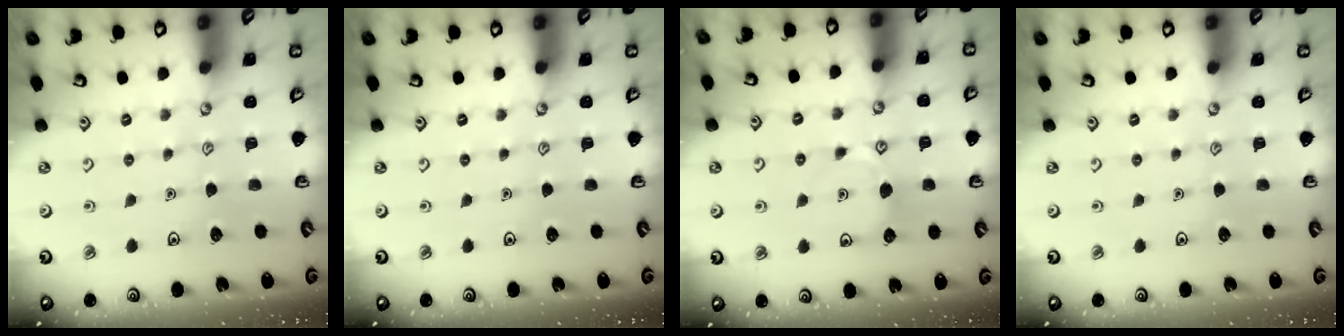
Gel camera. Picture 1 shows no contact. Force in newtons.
{"total": 0.0}
{"total": 5.1, "press": 5.1, "slide": 0.8}
{"total": 0.0}